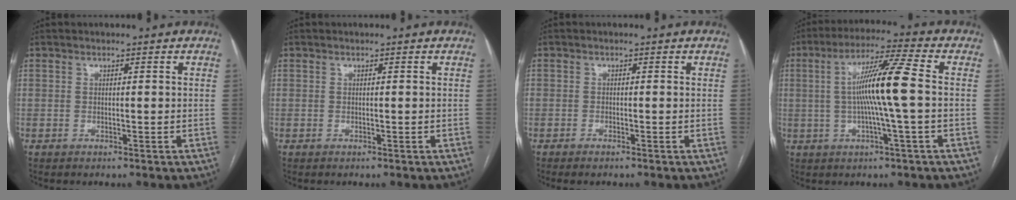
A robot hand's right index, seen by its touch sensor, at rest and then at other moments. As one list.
[{"total": 0.0}, {"total": 1.1, "force": [-0.8, 0.2, 0.6], "torque": [-0.011, -0.001, -0.012]}, {"total": 10.8, "force": [0.1, -1.0, 10.8], "torque": [-0.198, 0.008, -0.002]}]